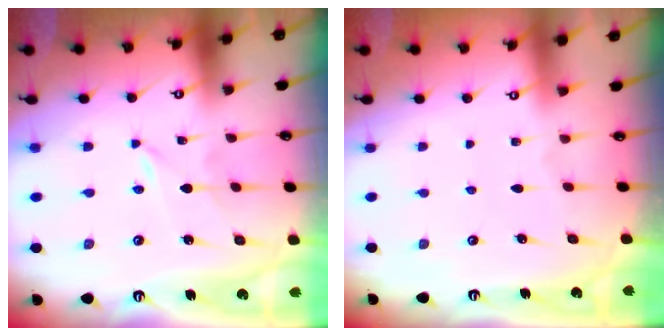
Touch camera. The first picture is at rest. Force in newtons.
{"total": 0.0}